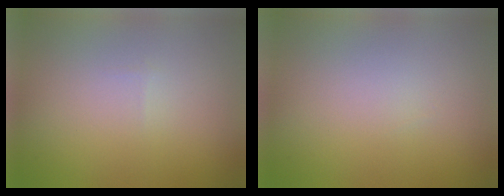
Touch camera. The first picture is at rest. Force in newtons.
{"total": 0.0}